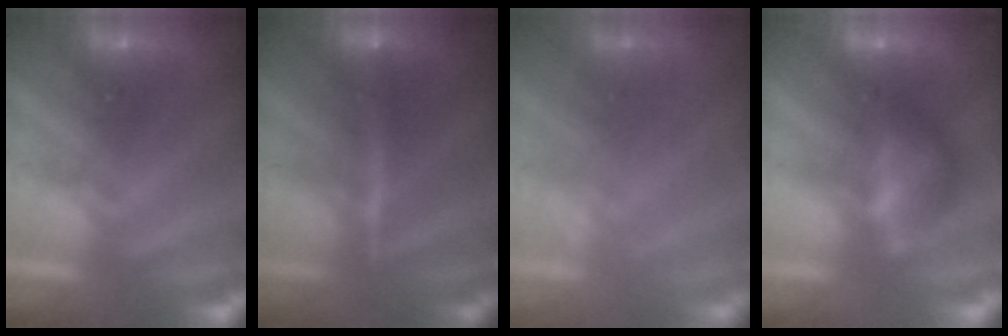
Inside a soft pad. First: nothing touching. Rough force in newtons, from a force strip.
{"total": 5.5}
{"total": 1.7}
{"total": 7.0}